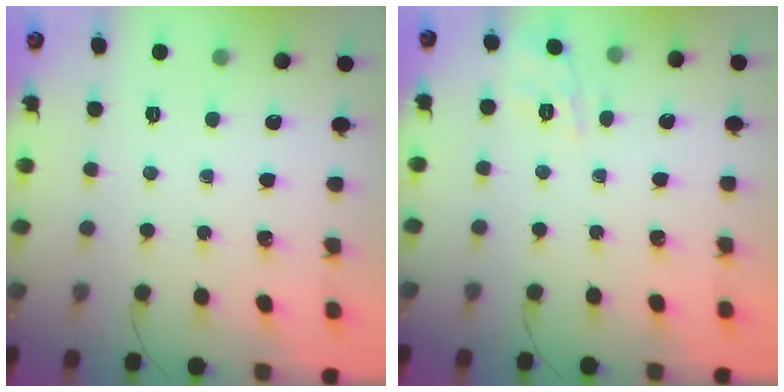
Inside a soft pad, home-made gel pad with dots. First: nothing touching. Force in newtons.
{"total": 3.7, "press": 3.5, "slide": 1.4}